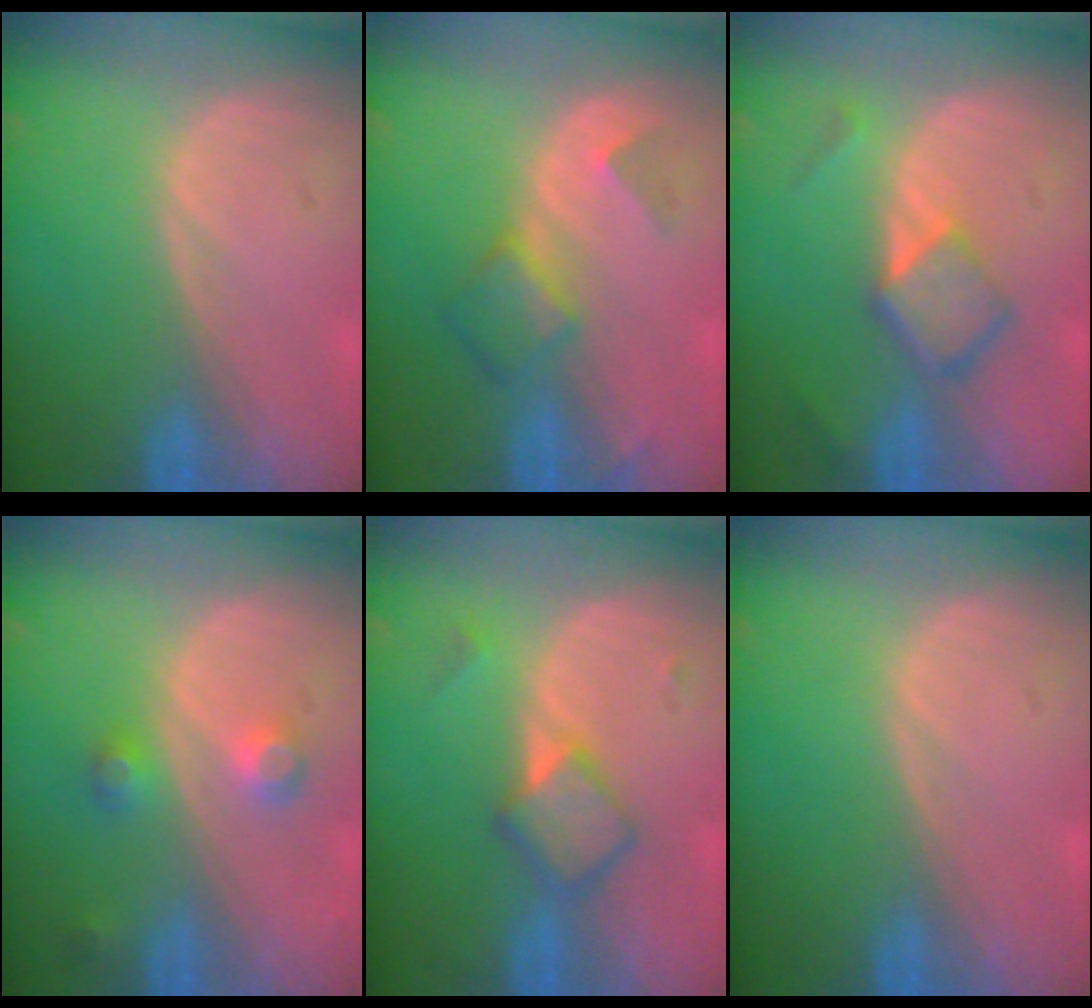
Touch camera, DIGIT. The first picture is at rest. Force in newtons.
{"total": 4.9, "press": 4.3, "slide": 2.2}
{"total": 5.0, "press": 4.6, "slide": 2.0}
{"total": 3.6, "press": 3.4, "slide": 1.2}
{"total": 4.7, "press": 4.5, "slide": 1.2}
{"total": 0.0}